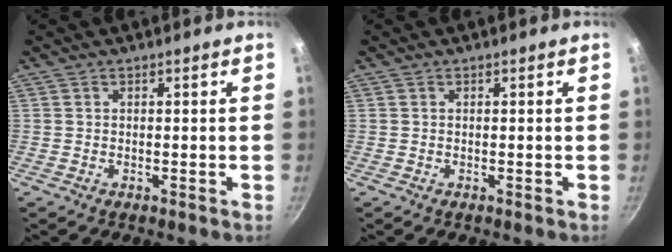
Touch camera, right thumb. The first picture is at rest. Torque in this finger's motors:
{"motor_torque": [-0.01, -0.01, 0.08, 0.08, 0.00]}